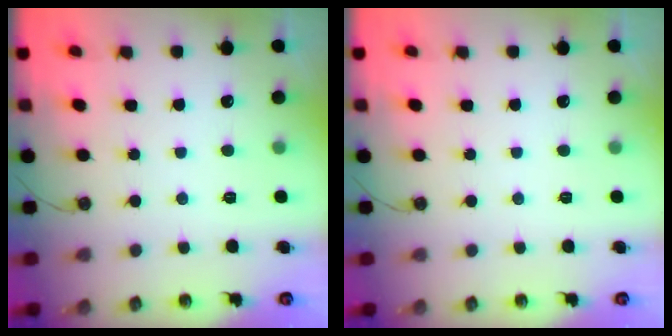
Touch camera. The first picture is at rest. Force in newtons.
{"total": 0.0}